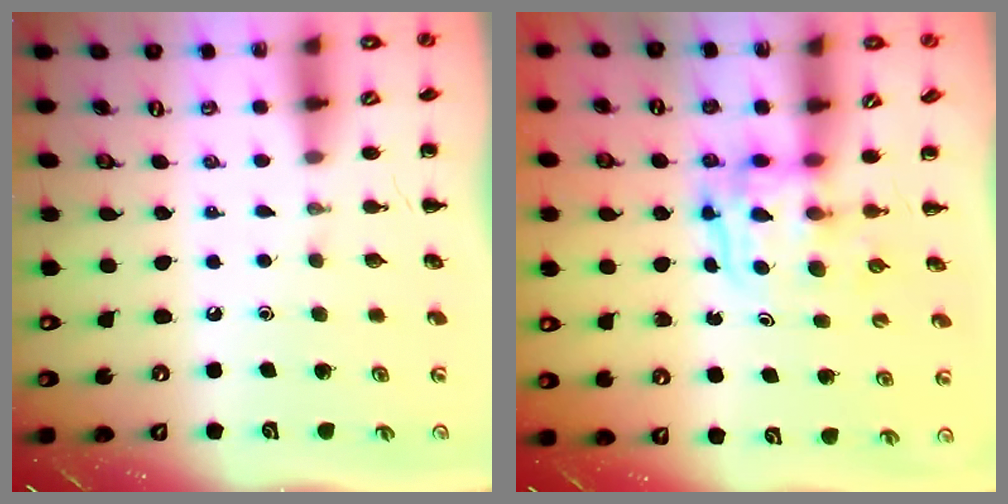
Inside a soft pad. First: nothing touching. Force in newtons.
{"total": 3.6, "press": 3.6, "slide": 0.3}